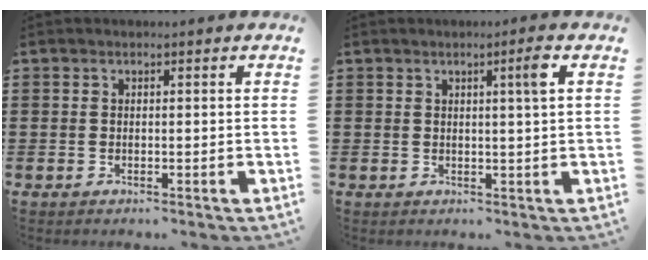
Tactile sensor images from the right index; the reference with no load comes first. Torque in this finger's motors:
{"motor_torque": [0.34, -0.28, 0.06, 0.08]}